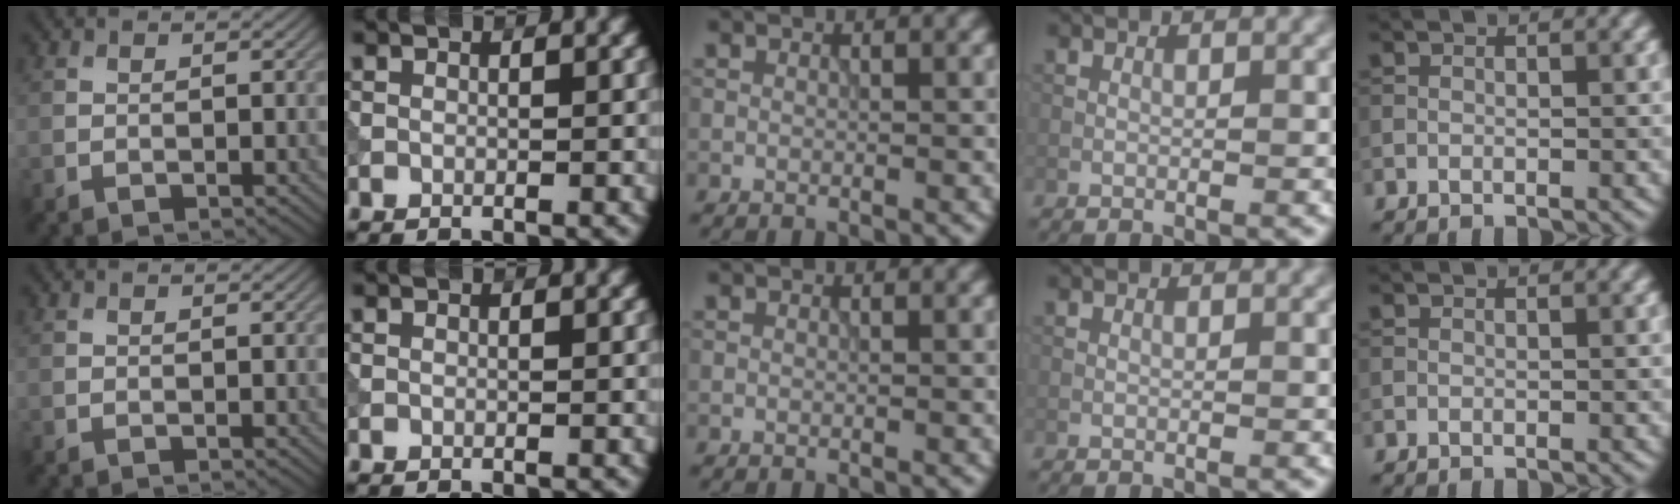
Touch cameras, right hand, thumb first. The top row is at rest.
{}